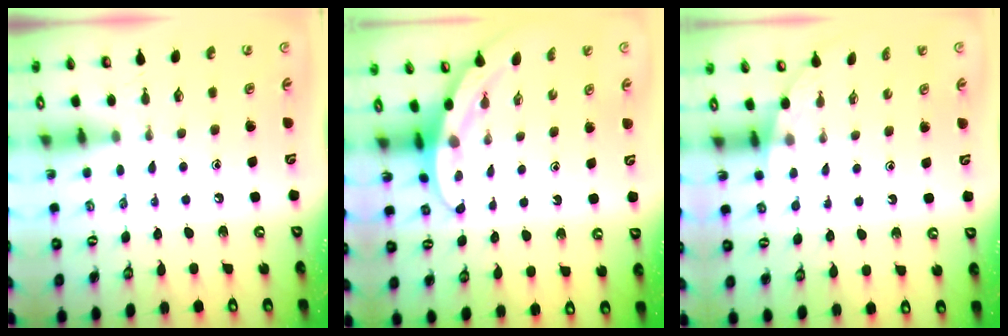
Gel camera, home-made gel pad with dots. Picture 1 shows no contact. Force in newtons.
{"total": 3.4, "press": 3.4, "slide": 0.2}
{"total": 0.9, "press": 0.9, "slide": 0.2}